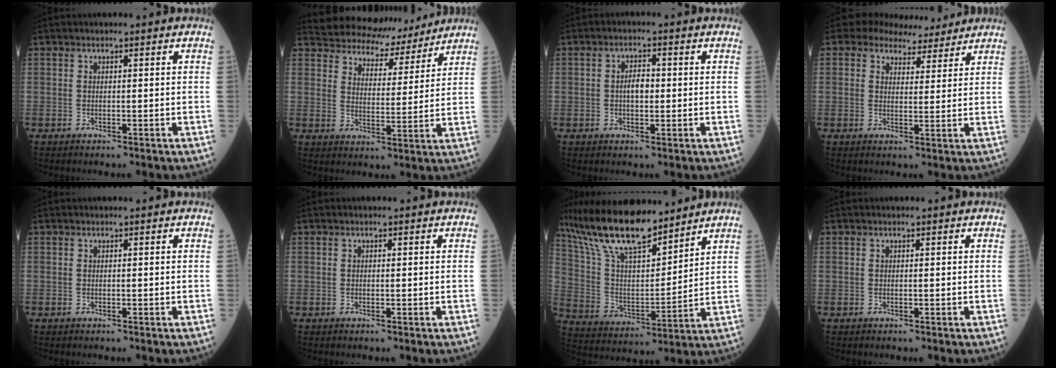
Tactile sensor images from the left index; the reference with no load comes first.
{"total": 12.3, "force": [11.3, 4.2, 2.1], "torque": [-0.021, 0.005, 0.149]}
{"total": 2.9, "force": [-0.6, 1.4, 2.5], "torque": [-0.043, 0.005, -0.016]}
{"total": 6.5, "force": [5.6, 3.2, 1.0], "torque": [-0.009, 0.008, 0.066]}
{"total": 0.0}
{"total": 0.6, "force": [-0.6, 0.1, 0.0], "torque": [0.002, -0.003, -0.016]}
{"total": 17.8, "force": [14.0, 4.6, 10.0], "torque": [-0.195, 0.018, 0.261]}
{"total": 0.0}